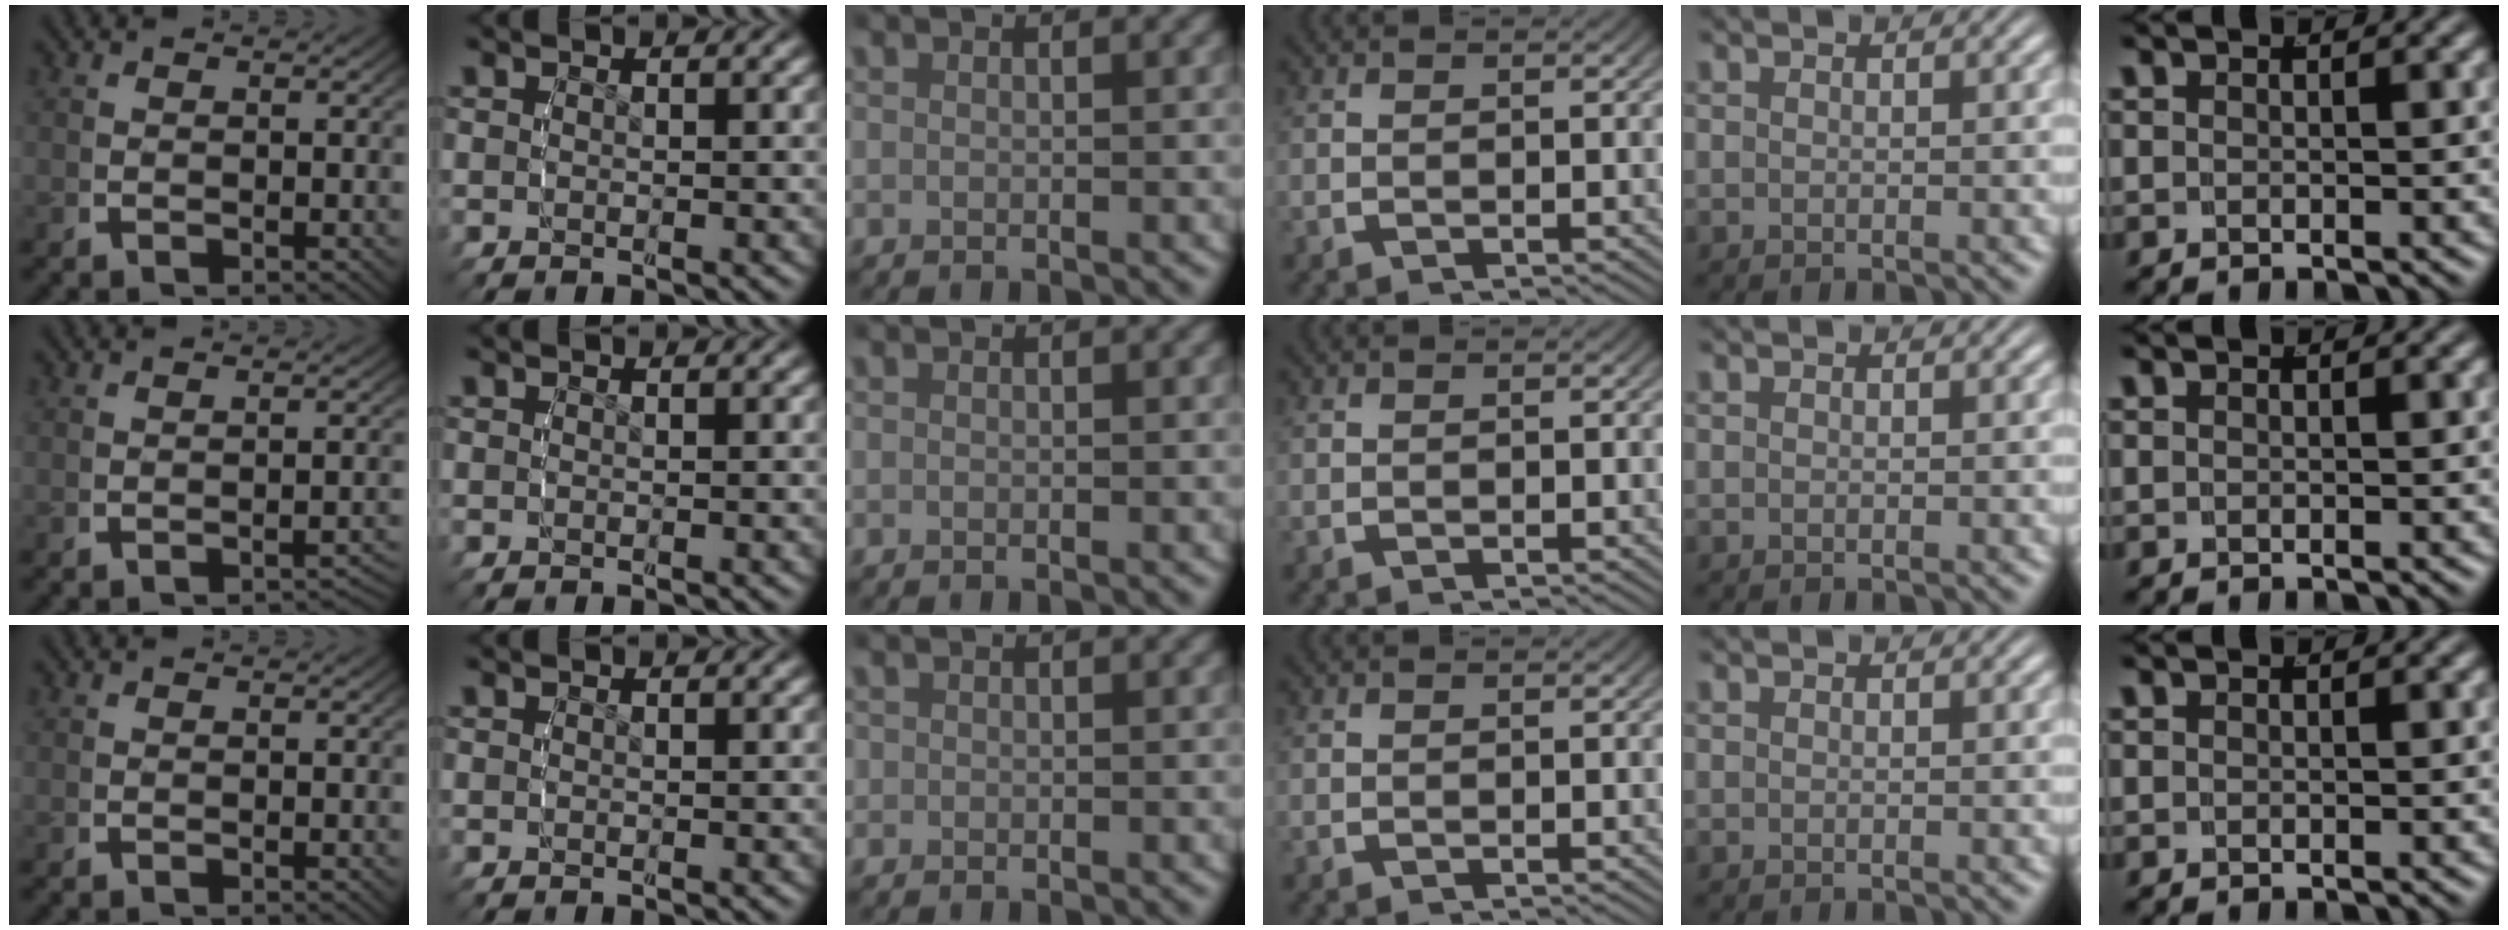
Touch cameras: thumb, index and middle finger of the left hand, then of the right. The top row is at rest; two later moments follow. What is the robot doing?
{"motion": "lift_and_place", "object": "condiment"}